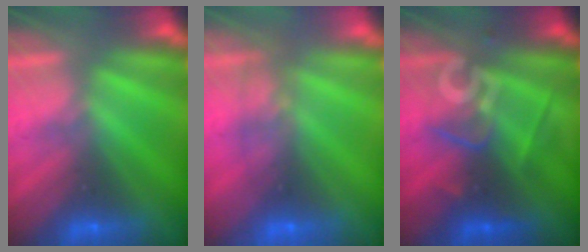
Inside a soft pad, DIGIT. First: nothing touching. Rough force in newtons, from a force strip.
{"total": 1.0}
{"total": 2.6}